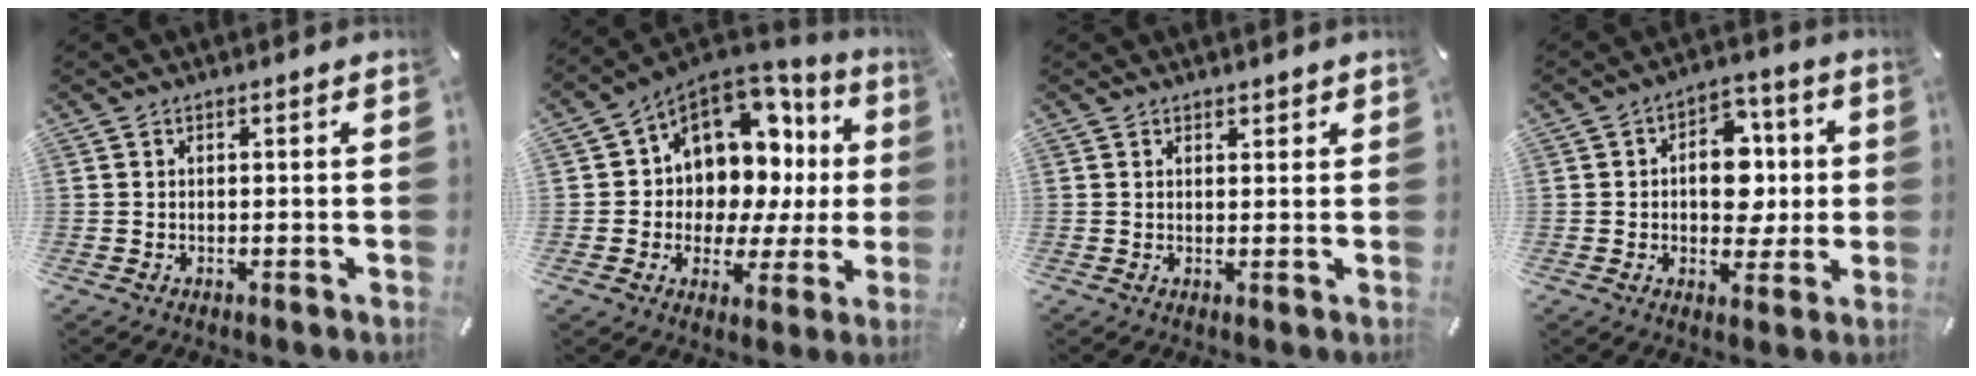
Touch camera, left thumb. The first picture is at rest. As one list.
[{"total": 13.7, "force": [6.0, 10.1, 7.0], "torque": [-0.104, -0.057, 0.109]}, {"total": 1.4, "force": [1.1, 0.8, 0.3], "torque": [0.003, -0.002, 0.019]}, {"total": 10.6, "force": [0.5, 7.8, 7.1], "torque": [-0.093, 0.009, 0.007]}]